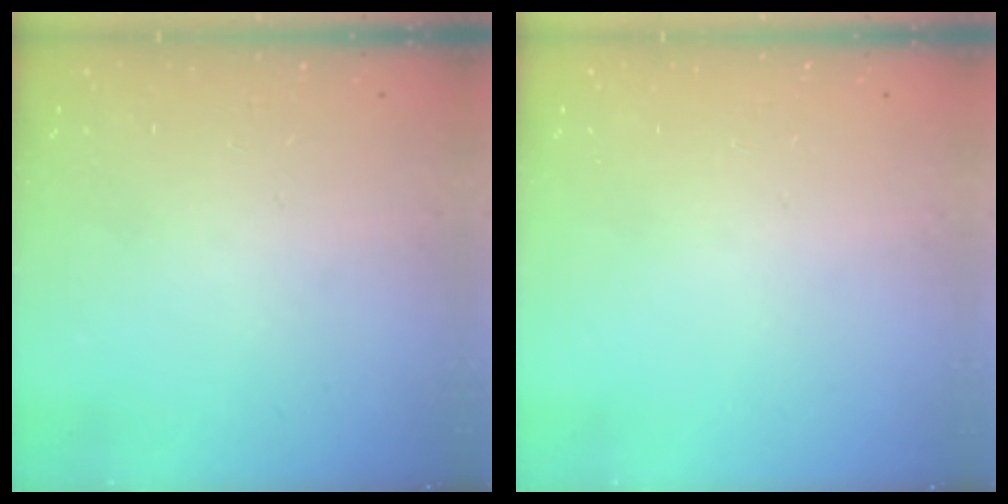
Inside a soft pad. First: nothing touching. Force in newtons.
{"total": 0.0}